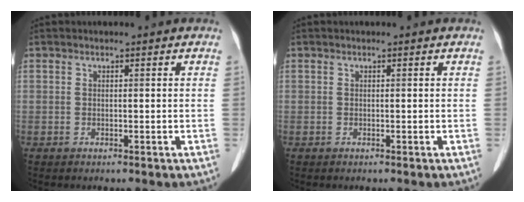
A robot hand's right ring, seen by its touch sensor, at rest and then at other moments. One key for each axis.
{"total": 0.0}